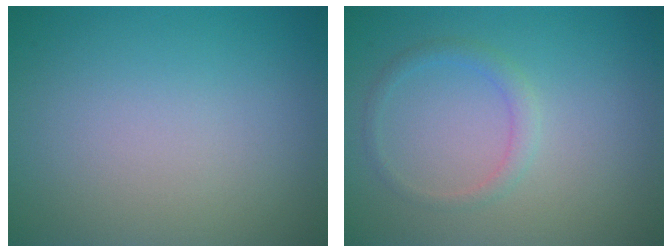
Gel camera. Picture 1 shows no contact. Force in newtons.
{"total": 1.4, "press": 1.4, "slide": 0.1}